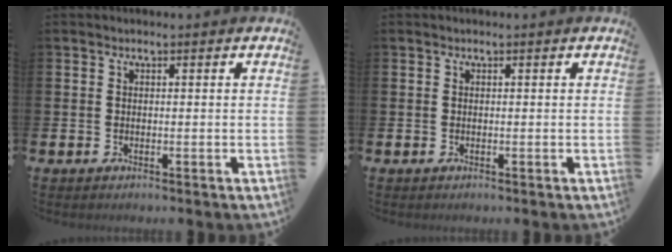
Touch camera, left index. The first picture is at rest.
{"total": 0.0}